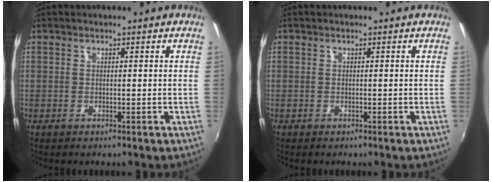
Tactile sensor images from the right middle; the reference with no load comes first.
{"total": 0.0}